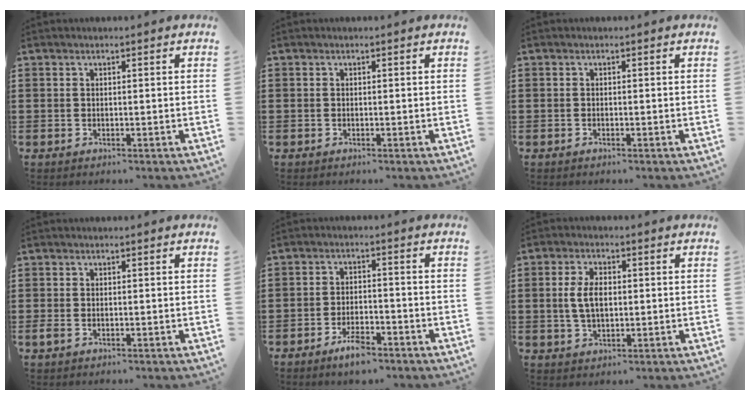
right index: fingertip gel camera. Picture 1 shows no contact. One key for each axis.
{"total": 0.0}
{"total": 0.0}
{"total": 0.9, "fx": -0.3, "fy": 0.6, "fz": 0.7, "tx": -0.015, "ty": 0.000, "tz": -0.006}
{"total": 4.7, "fx": -3.4, "fy": 1.4, "fz": 2.8, "tx": -0.052, "ty": 0.008, "tz": -0.063}
{"total": 5.2, "fx": 0.3, "fy": 2.8, "fz": 4.4, "tx": -0.104, "ty": 0.004, "tz": -0.001}